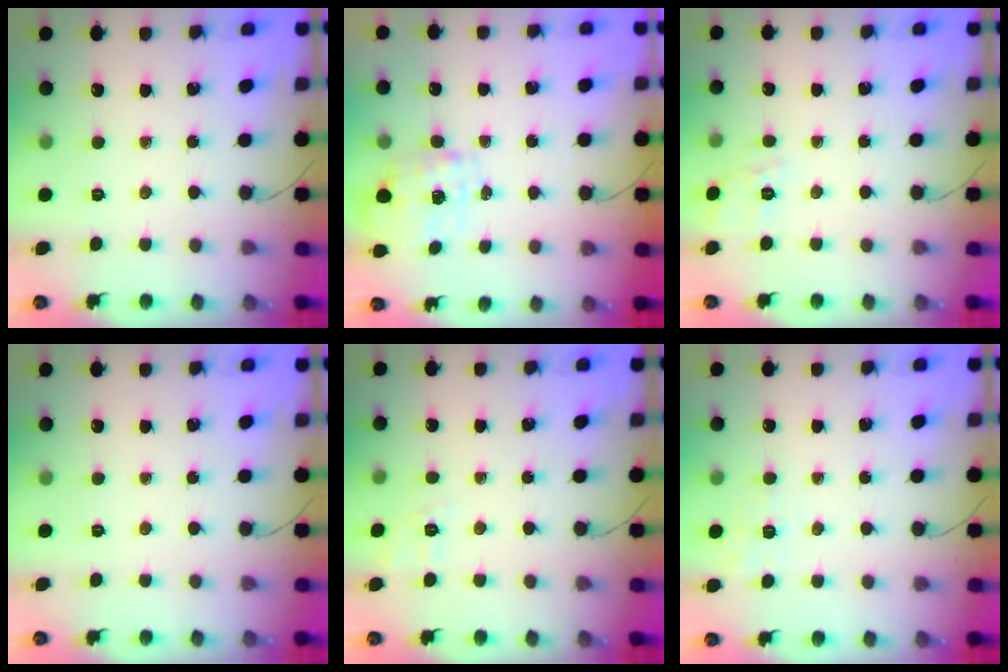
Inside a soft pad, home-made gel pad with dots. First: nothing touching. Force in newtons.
{"total": 1.5, "press": 1.4, "slide": 0.5}
{"total": 3.4, "press": 3.1, "slide": 1.4}
{"total": 0.0}
{"total": 4.4, "press": 3.8, "slide": 2.2}
{"total": 2.0, "press": 1.1, "slide": 1.6}